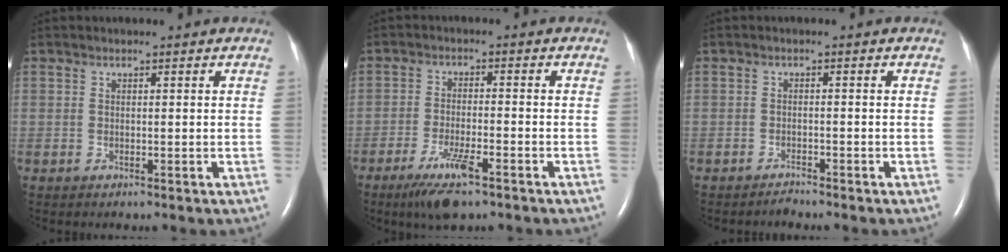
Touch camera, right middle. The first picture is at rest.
{"total": 6.9, "force": [-4.4, 0.8, 5.2], "torque": [-0.109, -0.015, -0.074]}
{"total": 1.1, "force": [-1.1, -0.1, 0.0], "torque": [-0.001, -0.005, -0.016]}